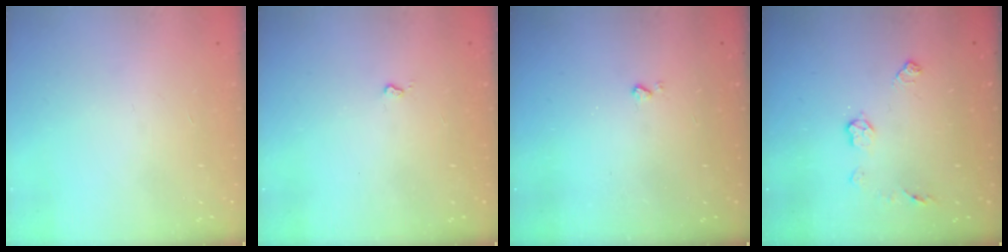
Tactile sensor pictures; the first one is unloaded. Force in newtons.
{"total": 2.7, "press": 2.6, "slide": 0.4}
{"total": 2.5, "press": 2.4, "slide": 0.5}
{"total": 6.3, "press": 6.3, "slide": 0.3}